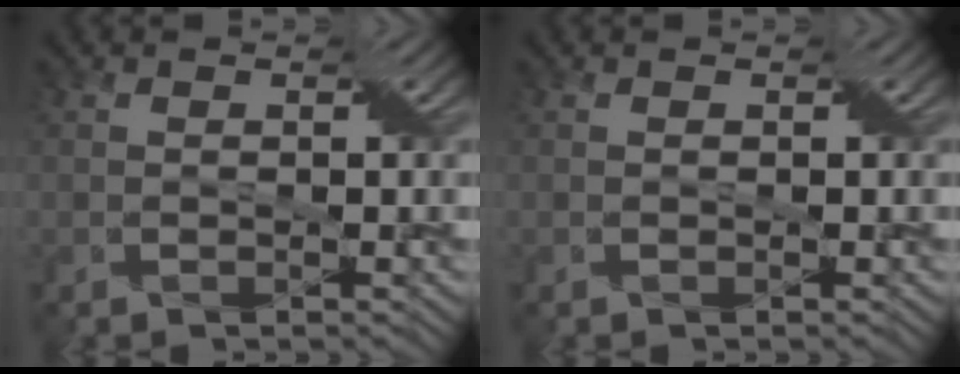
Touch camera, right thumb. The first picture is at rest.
{"total": 0.0}